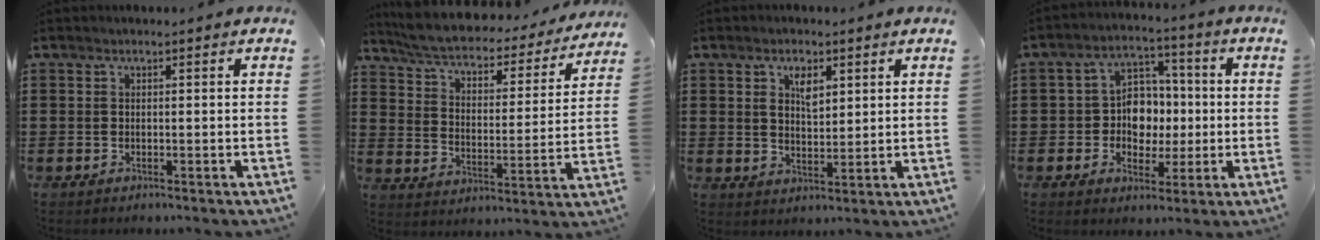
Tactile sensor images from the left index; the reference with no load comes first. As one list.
[{"total": 4.5, "force": [4.0, 0.9, 1.8], "torque": [-0.058, -0.030, 0.061]}, {"total": 3.7, "force": [2.0, 1.7, 2.6], "torque": [-0.042, 0.001, 0.032]}, {"total": 7.3, "force": [-0.6, 6.4, 3.5], "torque": [-0.068, 0.014, -0.013]}]